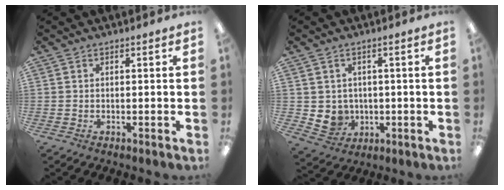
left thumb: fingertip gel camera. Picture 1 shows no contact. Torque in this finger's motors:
{"motor_torque": [-0.48, 0.51, 0.27, -0.38, 0.00]}